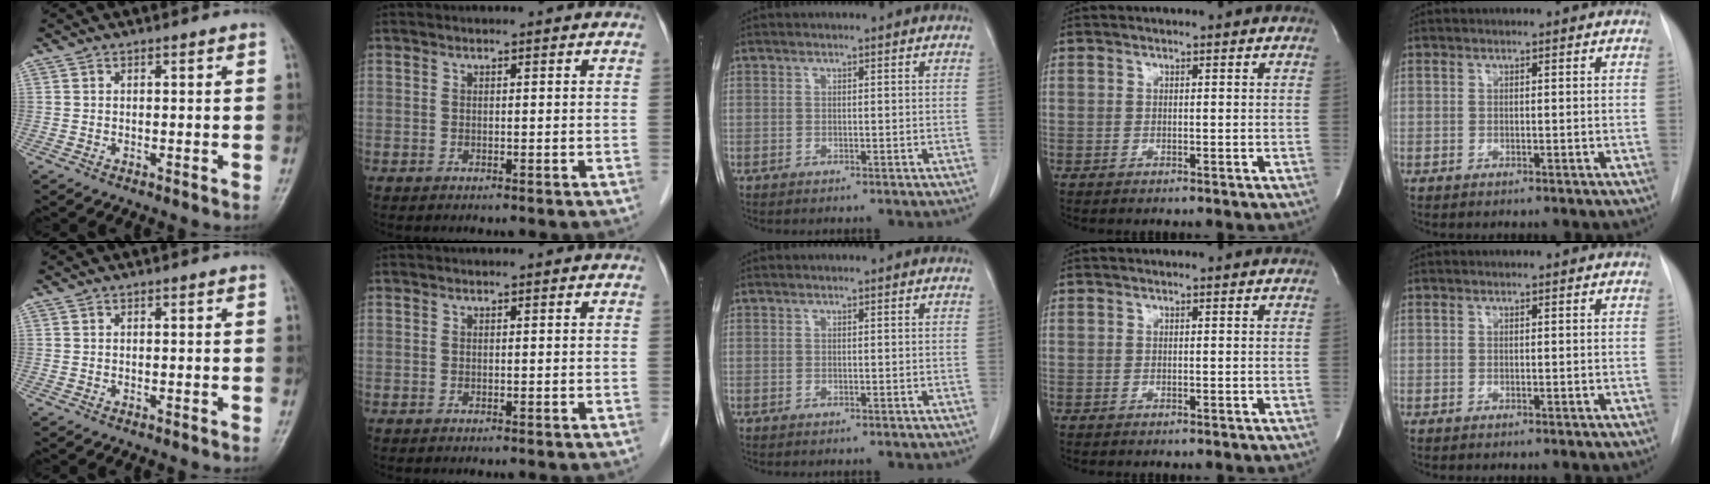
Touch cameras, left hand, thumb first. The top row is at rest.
{}